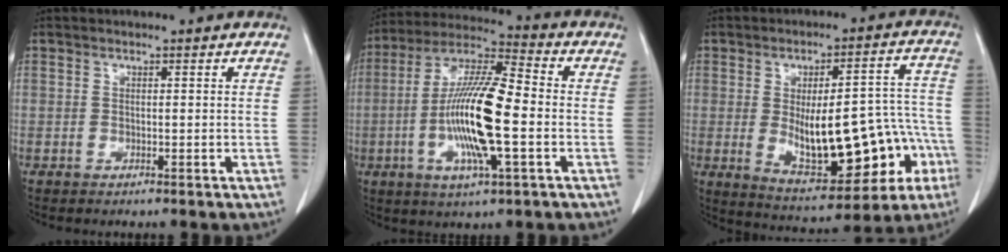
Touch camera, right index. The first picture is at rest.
{"total": 16.1, "force": [-2.8, 2.3, 15.7], "torque": [-0.307, -0.002, -0.054]}
{"total": 20.5, "force": [-4.6, 8.2, 18.2], "torque": [-0.215, 0.034, -0.037]}